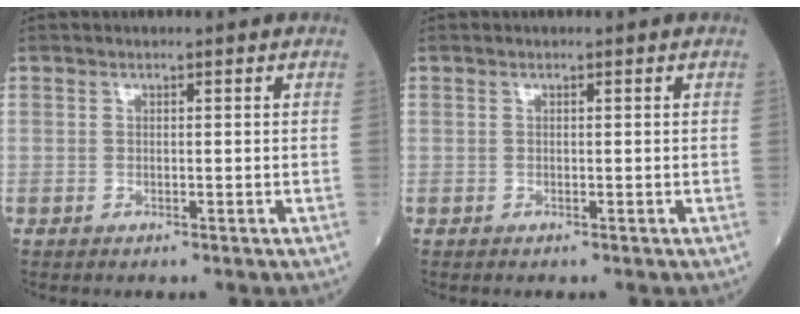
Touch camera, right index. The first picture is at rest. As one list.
[{"total": 0.0}]